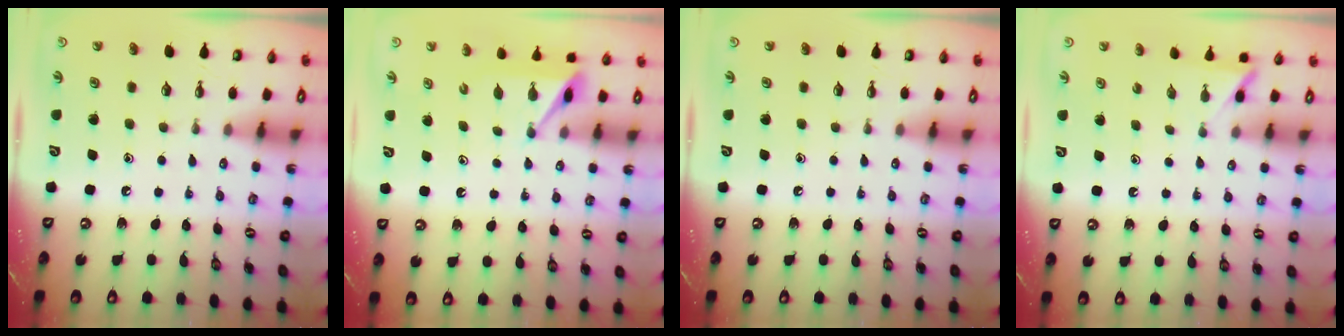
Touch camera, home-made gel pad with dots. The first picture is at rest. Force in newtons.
{"total": 5.7, "press": 5.7, "slide": 0.3}
{"total": 0.0}
{"total": 2.5, "press": 2.5, "slide": 0.3}